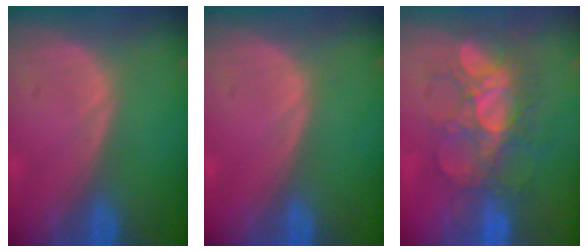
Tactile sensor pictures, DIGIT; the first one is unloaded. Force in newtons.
{"total": 0.0}
{"total": 9.3, "press": 8.5, "slide": 3.8}